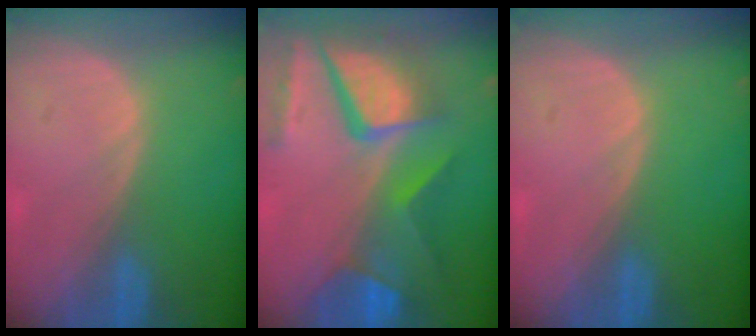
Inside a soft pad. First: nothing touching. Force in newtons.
{"total": 11.9, "press": 9.8, "slide": 6.8}
{"total": 0.0}